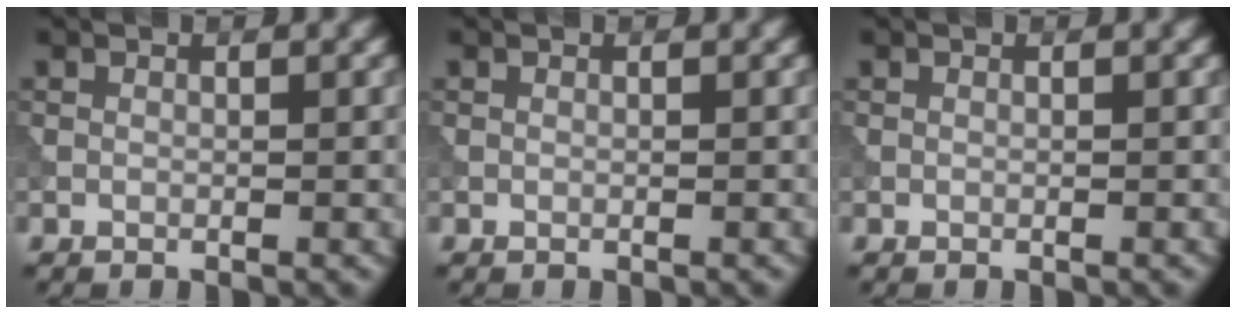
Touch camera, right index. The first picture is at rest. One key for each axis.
{"total": 0.0}
{"total": 0.0}